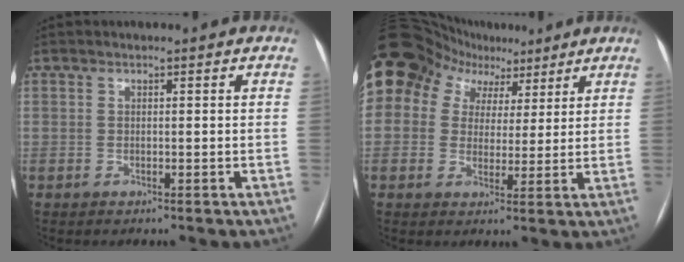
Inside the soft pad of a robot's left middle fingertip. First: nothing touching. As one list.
[{"total": 21.3, "force": [12.2, 15.5, 8.1], "torque": [-0.230, 0.090, 0.218]}]